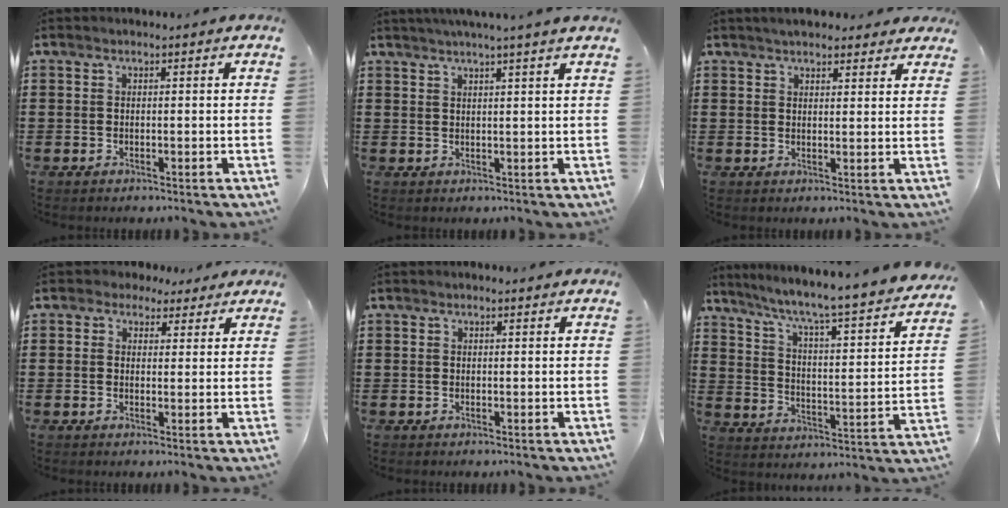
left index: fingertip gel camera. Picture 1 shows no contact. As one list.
[{"total": 2.3, "force": [1.9, -0.8, 0.9], "torque": [-0.021, -0.002, 0.033]}, {"total": 3.3, "force": [3.0, 0.9, 0.9], "torque": [-0.025, 0.000, 0.057]}, {"total": 2.2, "force": [1.4, 1.7, 0.3], "torque": [-0.015, 0.011, 0.025]}, {"total": 0.0}, {"total": 5.6, "force": [4.7, -0.5, 3.0], "torque": [-0.082, -0.051, 0.067]}]